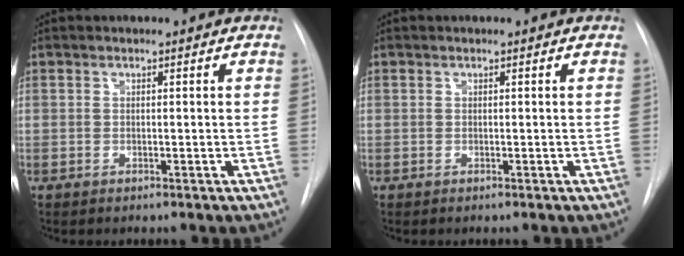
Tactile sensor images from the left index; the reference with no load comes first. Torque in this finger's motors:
{"motor_torque": [0.00, 0.00, 0.00, 0.00]}